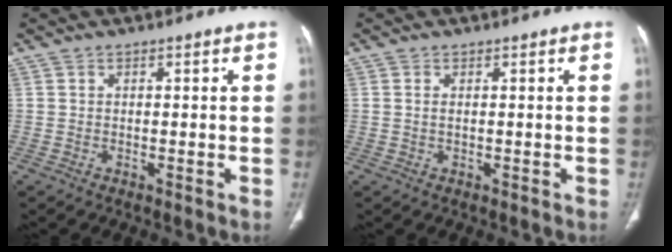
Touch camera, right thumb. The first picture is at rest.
{"total": 0.9, "force": [0.0, 0.4, 0.8], "torque": [-0.021, 0.001, 0.002]}